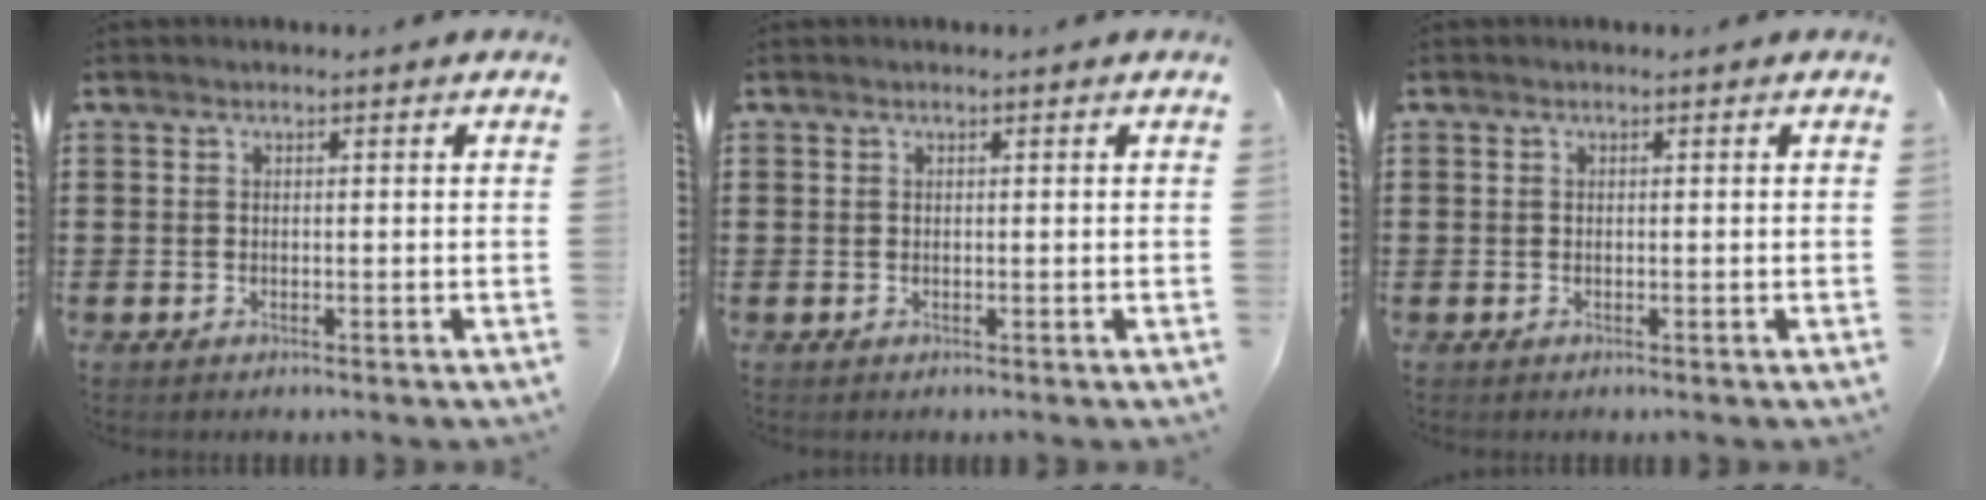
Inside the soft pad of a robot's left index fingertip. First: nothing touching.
{"total": 0.0}
{"total": 0.0}